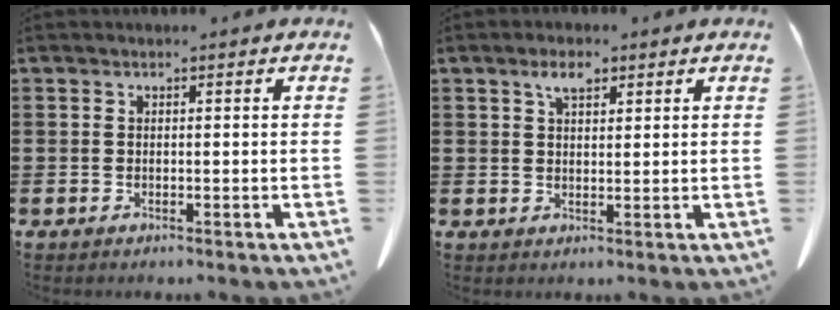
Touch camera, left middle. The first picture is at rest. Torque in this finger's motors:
{"motor_torque": [1.43, 0.71, 0.00, 0.02]}